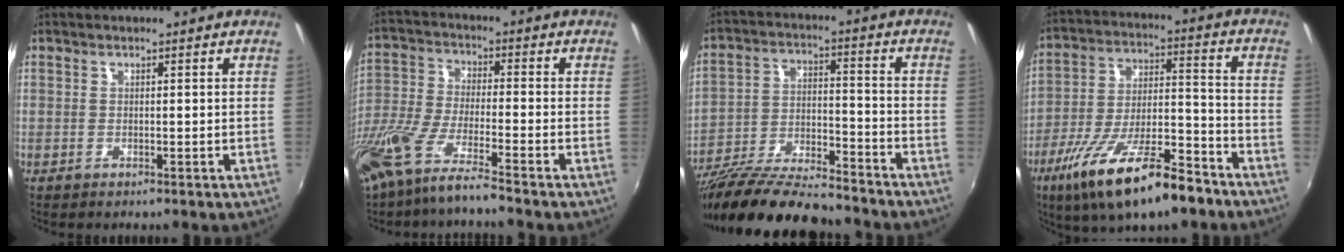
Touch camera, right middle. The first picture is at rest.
{"total": 11.6, "force": [-8.9, 0.9, 7.4], "torque": [-0.159, -0.028, -0.170]}
{"total": 19.9, "force": [-16.6, 4.2, 10.0], "torque": [-0.190, -0.029, -0.276]}
{"total": 19.6, "force": [-12.8, 5.7, 13.7], "torque": [-0.256, -0.033, -0.211]}